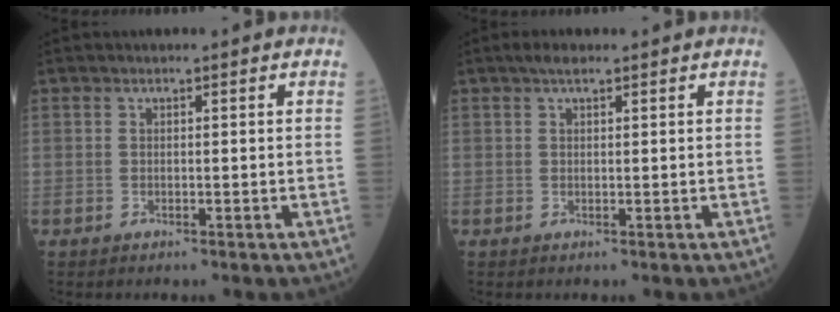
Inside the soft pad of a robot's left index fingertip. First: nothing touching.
{"total": 1.5, "force": [1.0, 0.4, 1.1], "torque": [-0.022, 0.013, 0.015]}